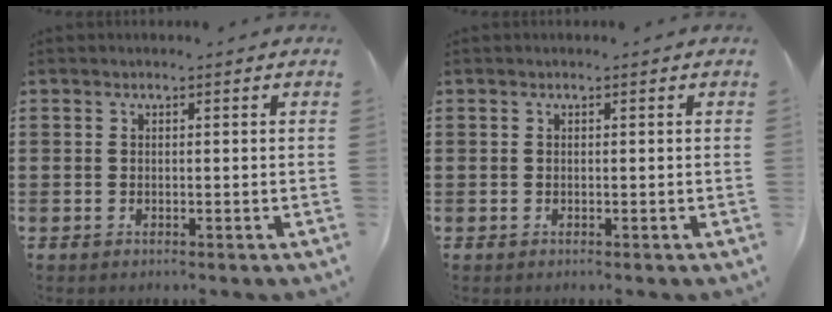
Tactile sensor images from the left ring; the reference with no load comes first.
{"total": 0.0}